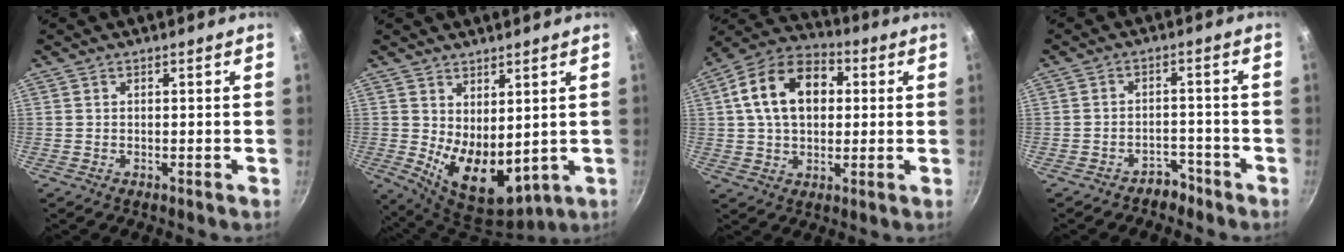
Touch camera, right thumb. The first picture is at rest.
{"total": 10.8, "force": [1.8, 6.1, 8.6], "torque": [-0.113, -0.043, 0.053]}
{"total": 15.6, "force": [3.0, 10.8, 11.0], "torque": [-0.160, 0.025, 0.033]}
{"total": 5.3, "force": [-4.4, 2.8, 1.2], "torque": [0.011, 0.054, -0.062]}